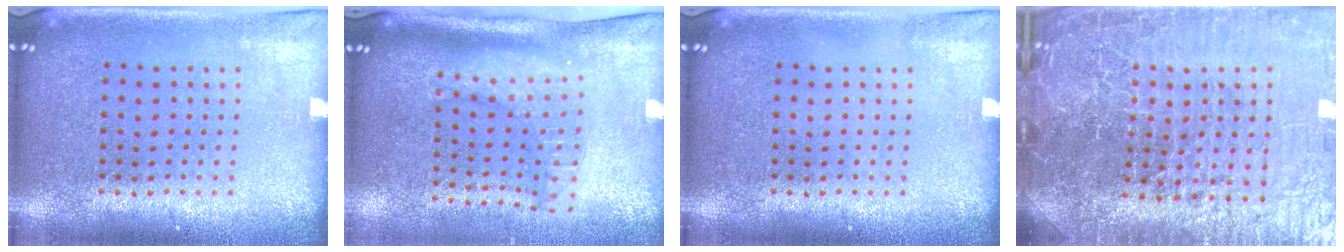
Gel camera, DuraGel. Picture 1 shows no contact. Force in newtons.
{"total": 2.1, "press": 1.6, "slide": 1.5}
{"total": 0.0}
{"total": 7.6, "press": 6.6, "slide": 3.9}